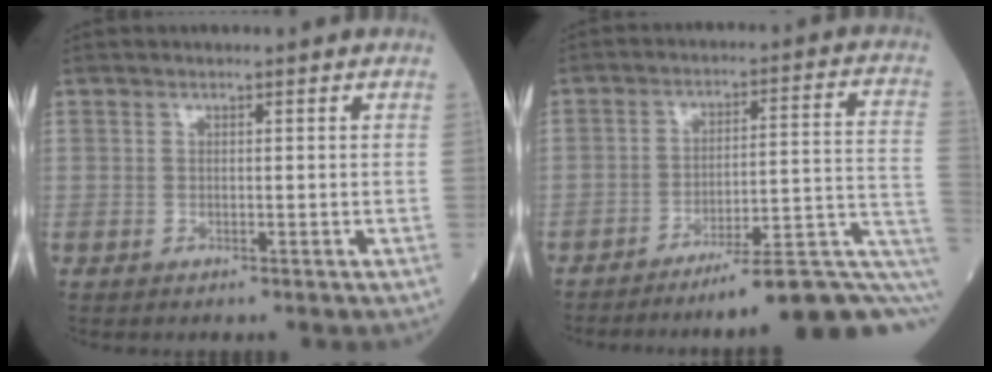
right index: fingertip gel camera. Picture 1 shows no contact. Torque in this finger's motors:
{"motor_torque": [0.27, -1.45, 0.59, 0.10]}